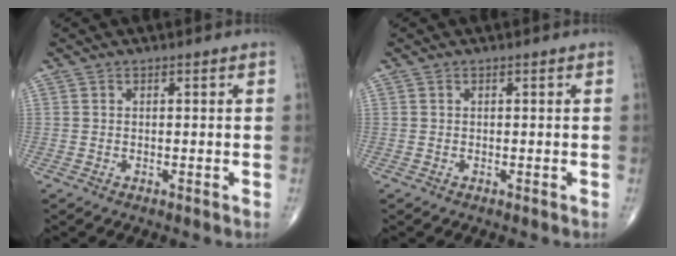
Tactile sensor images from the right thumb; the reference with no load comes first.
{"total": 0.0}